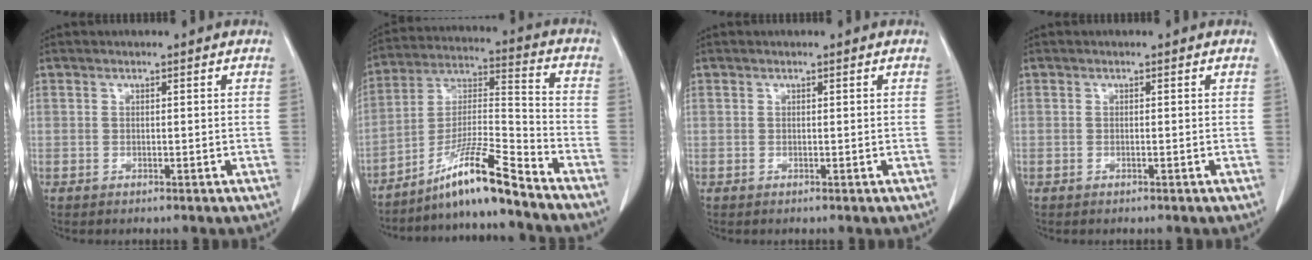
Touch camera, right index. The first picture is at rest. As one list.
[{"total": 12.2, "force": [-9.6, -0.9, 7.4], "torque": [-0.138, 0.001, -0.174]}, {"total": 0.0}, {"total": 0.0}]